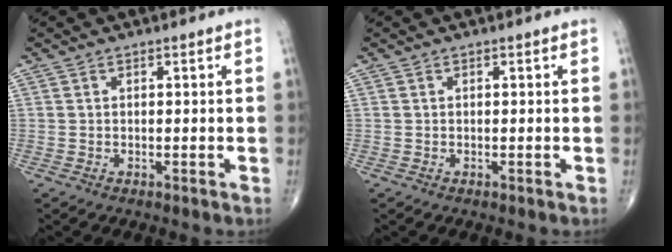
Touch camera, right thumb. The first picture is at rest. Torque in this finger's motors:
{"motor_torque": [0.22, -0.07, -0.14, -0.08, 0.02]}